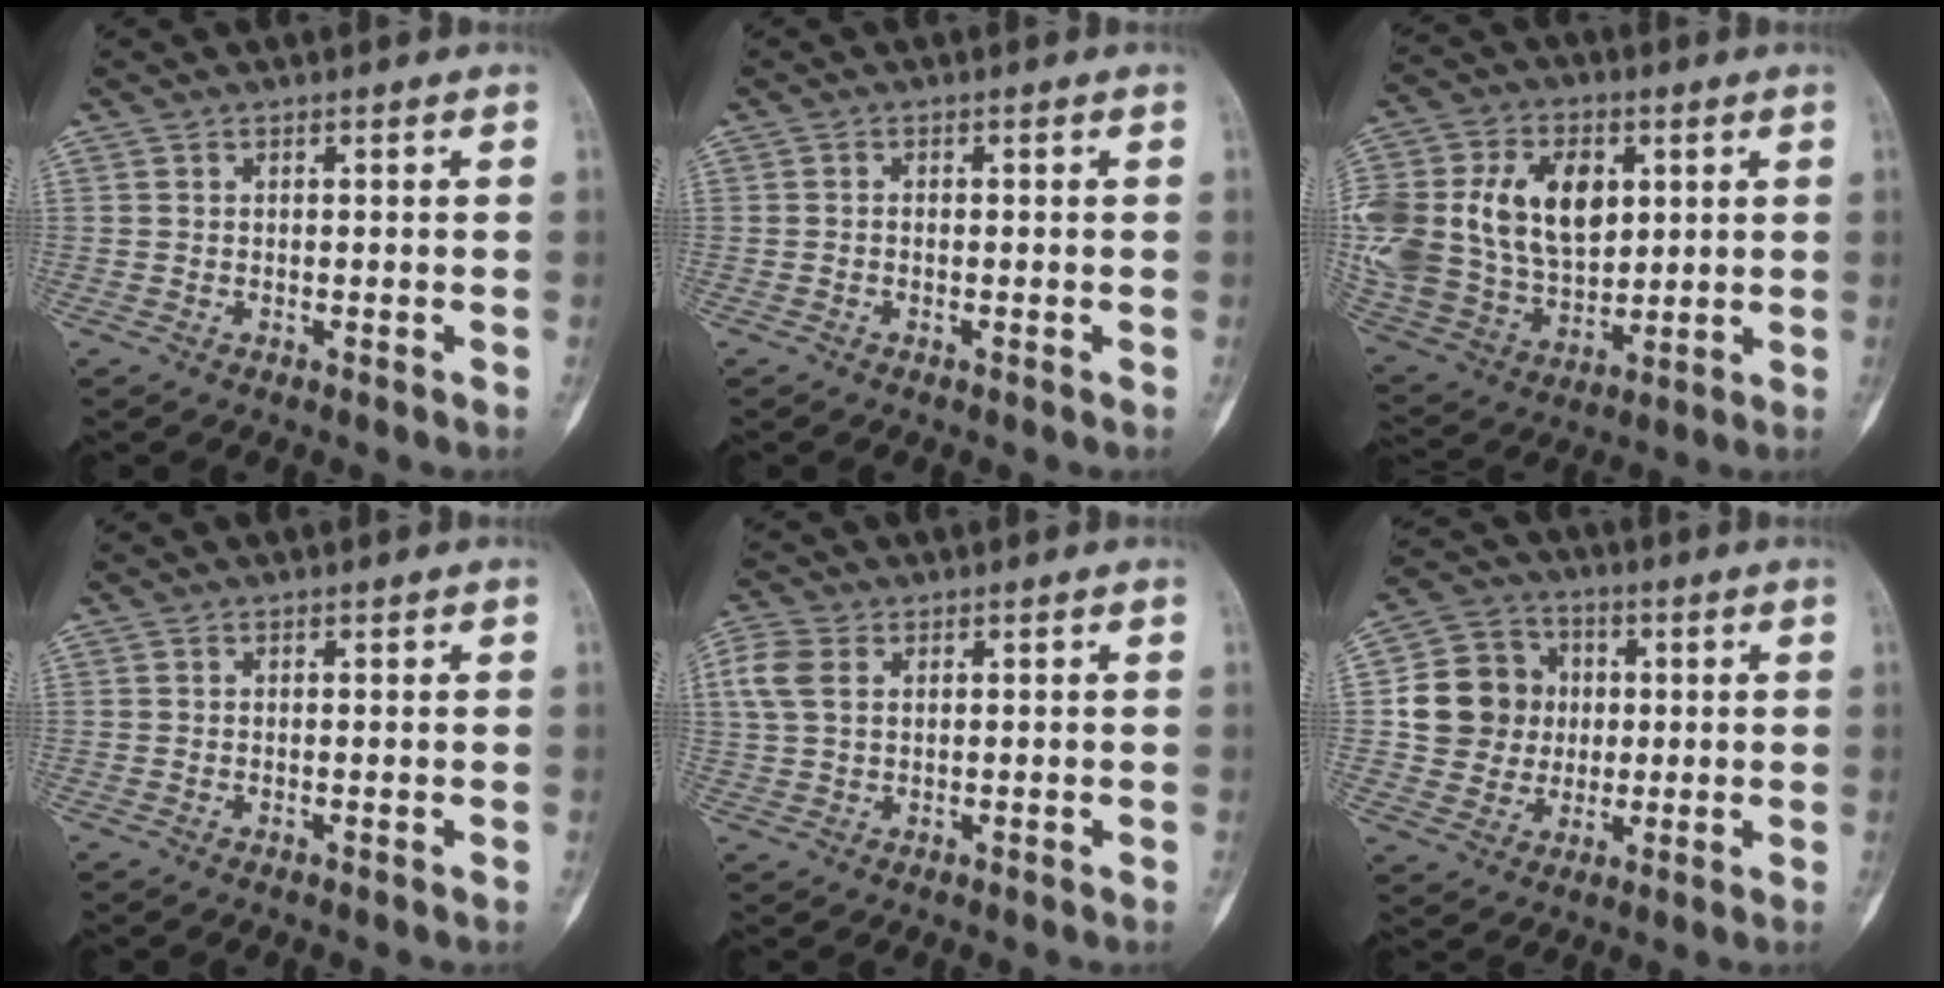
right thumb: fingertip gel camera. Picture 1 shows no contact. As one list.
[{"total": 0.6, "force": [-0.2, 0.5, 0.2], "torque": [0.005, 0.003, -0.007]}, {"total": 27.6, "force": [5.6, 19.3, 19.0], "torque": [-0.396, 0.022, 0.120]}, {"total": 0.0}, {"total": 5.9, "force": [1.7, 4.1, 3.9], "torque": [-0.092, 0.009, 0.033]}, {"total": 12.9, "force": [1.1, 12.0, 4.8], "torque": [-0.049, 0.018, 0.023]}]